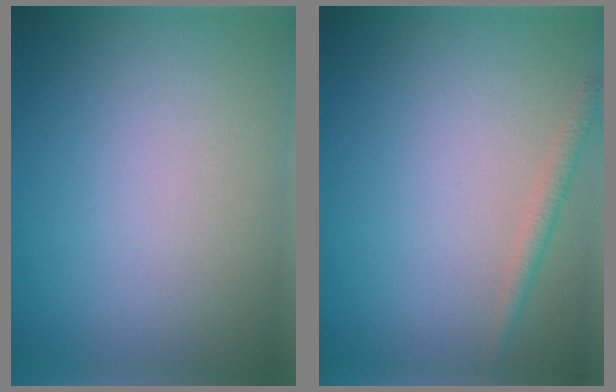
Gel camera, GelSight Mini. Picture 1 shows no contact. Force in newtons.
{"total": 1.4, "press": 1.4, "slide": 0.0}